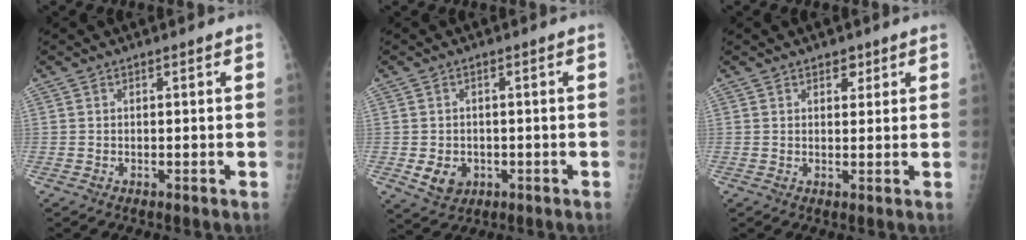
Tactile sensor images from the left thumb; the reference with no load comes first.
{"total": 4.8, "force": [-1.1, 4.0, 2.5], "torque": [-0.027, 0.001, -0.005]}
{"total": 2.2, "force": [1.4, 1.5, 1.0], "torque": [0.003, -0.007, 0.019]}